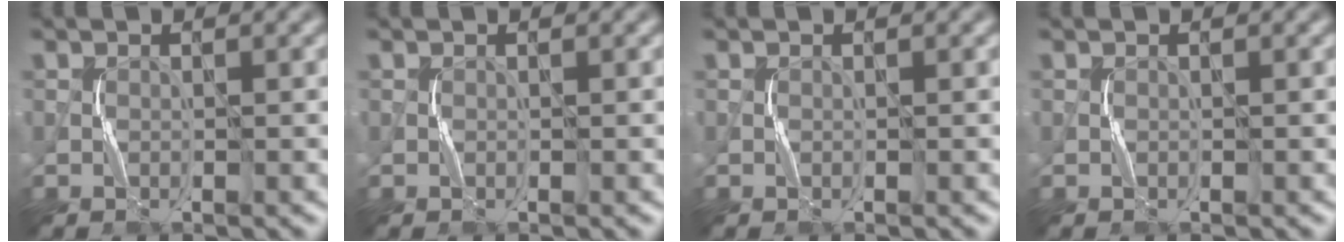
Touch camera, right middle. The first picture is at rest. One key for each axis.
{"total": 0.0}
{"total": 0.0}
{"total": 0.0}